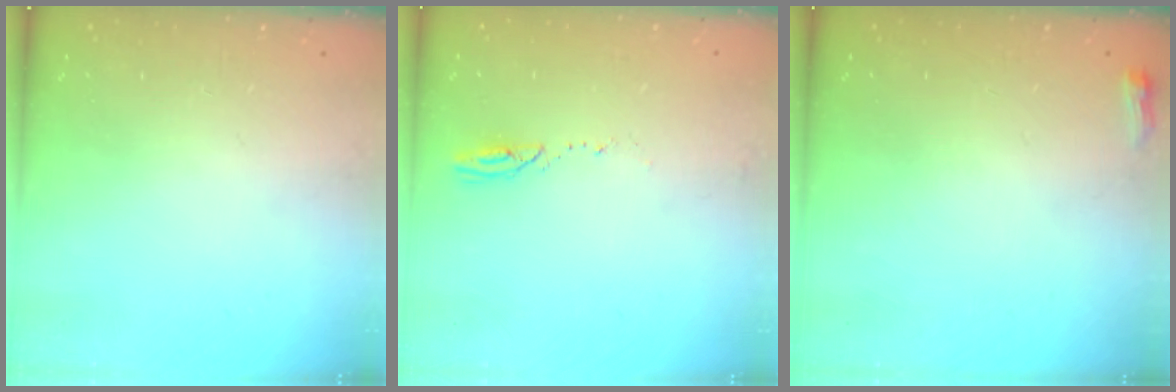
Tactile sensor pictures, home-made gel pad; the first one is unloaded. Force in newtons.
{"total": 2.6, "press": 2.6, "slide": 0.3}
{"total": 3.5, "press": 3.4, "slide": 0.8}